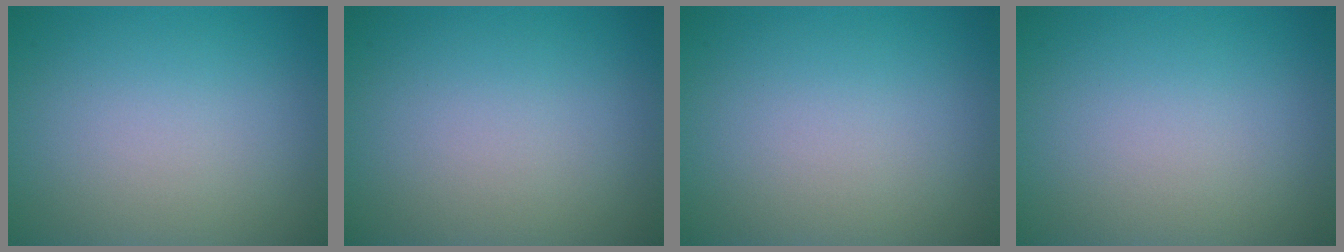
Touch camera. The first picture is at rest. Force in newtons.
{"total": 0.0}
{"total": 0.0}
{"total": 0.0}